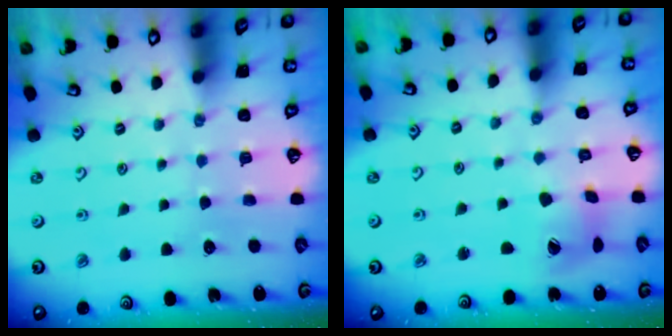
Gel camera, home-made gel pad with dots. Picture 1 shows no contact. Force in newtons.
{"total": 7.6, "press": 7.6, "slide": 1.0}